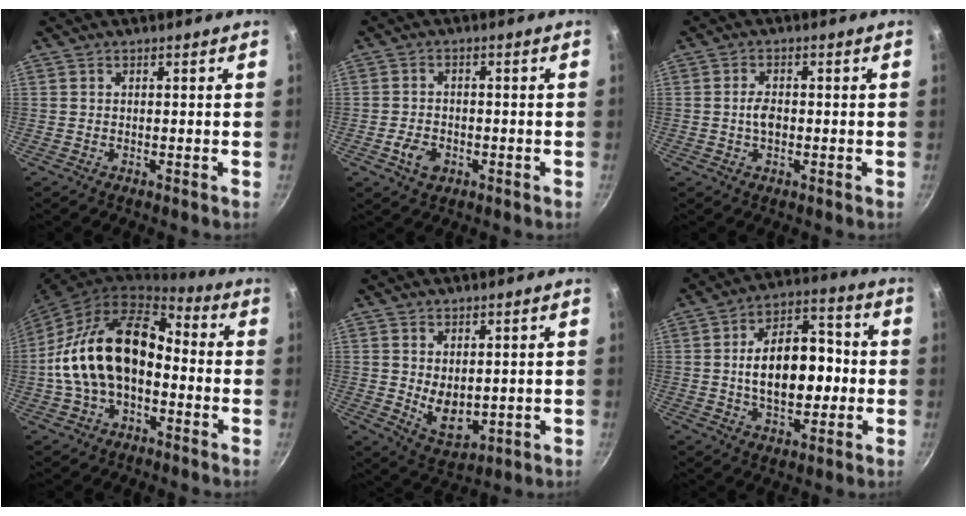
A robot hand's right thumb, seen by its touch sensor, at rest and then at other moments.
{"total": 4.6, "force": [-1.8, 3.2, 2.8], "torque": [-0.045, 0.013, -0.033]}
{"total": 3.3, "force": [-0.4, 1.9, 2.6], "torque": [-0.046, 0.009, -0.008]}
{"total": 18.8, "force": [-1.6, 12.0, 14.4], "torque": [-0.239, 0.051, -0.039]}
{"total": 7.0, "force": [0.9, 4.5, 5.3], "torque": [-0.072, -0.022, 0.033]}
{"total": 16.3, "force": [-0.8, 9.8, 13.0], "torque": [-0.171, 0.028, -0.016]}